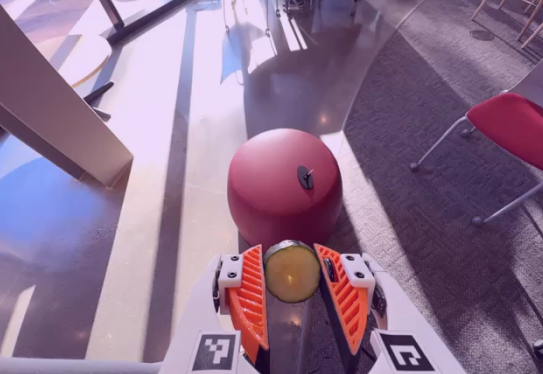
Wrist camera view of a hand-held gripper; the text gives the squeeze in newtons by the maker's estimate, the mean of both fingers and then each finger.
{"total": 7.2, "left": 6.9, "right": 7.6}